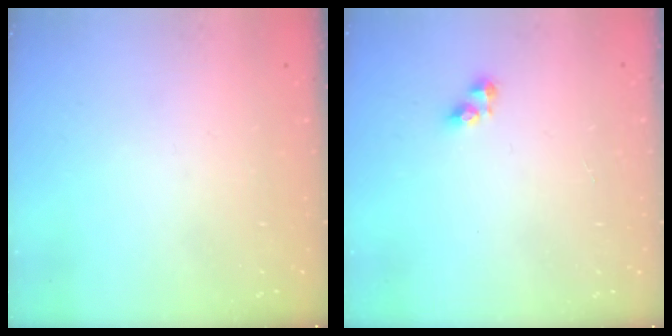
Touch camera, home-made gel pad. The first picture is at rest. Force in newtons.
{"total": 3.7, "press": 3.7, "slide": 0.4}